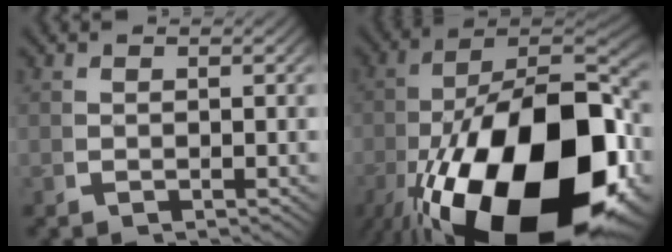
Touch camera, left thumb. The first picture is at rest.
{"total": 28.3, "force": [-5.7, 16.1, 22.6], "torque": [-0.404, -0.101, -0.038]}